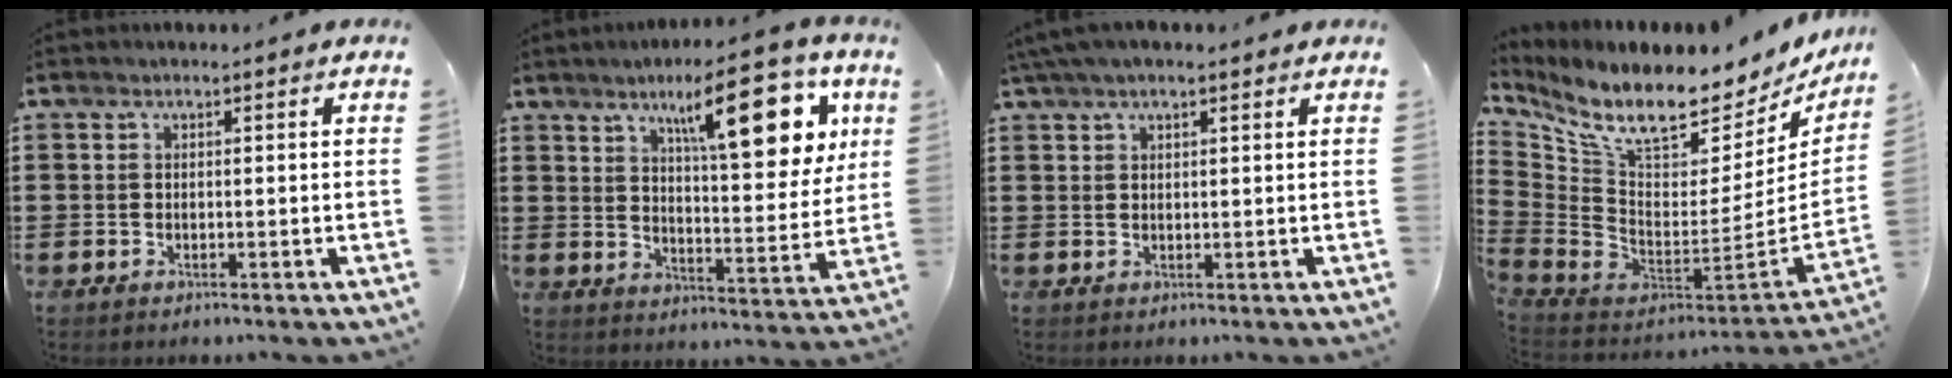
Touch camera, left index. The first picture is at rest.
{"total": 15.4, "force": [8.0, 4.4, 12.4], "torque": [-0.186, -0.023, 0.121]}
{"total": 2.8, "force": [1.9, 0.7, 2.0], "torque": [-0.041, 0.006, 0.035]}
{"total": 11.1, "force": [8.5, 2.9, 6.5], "torque": [-0.150, -0.080, 0.146]}